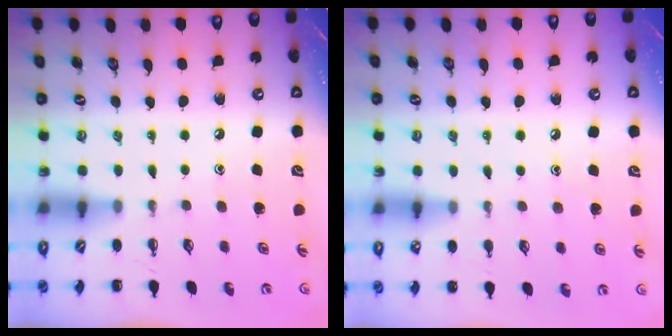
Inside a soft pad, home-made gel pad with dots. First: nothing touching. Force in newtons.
{"total": 5.0, "press": 4.8, "slide": 1.4}